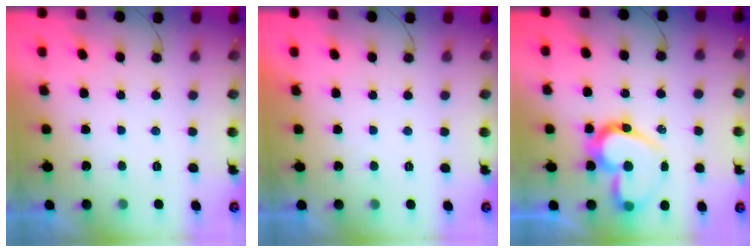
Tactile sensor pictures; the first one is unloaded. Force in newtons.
{"total": 1.8, "press": 1.8, "slide": 0.0}
{"total": 17.7, "press": 17.6, "slide": 1.4}